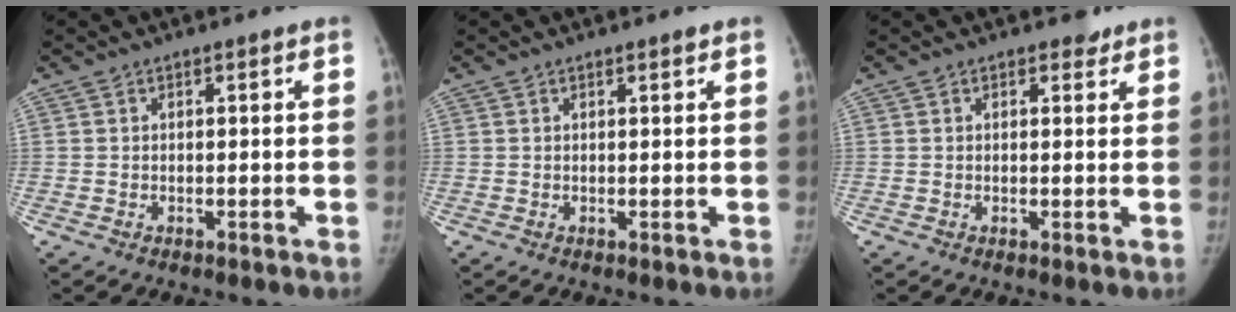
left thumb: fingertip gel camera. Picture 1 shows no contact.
{"total": 0.5, "force": [0.4, 0.1, 0.3], "torque": [-0.006, -0.003, 0.006]}
{"total": 1.6, "force": [1.2, 1.0, 0.3], "torque": [0.010, -0.006, 0.009]}